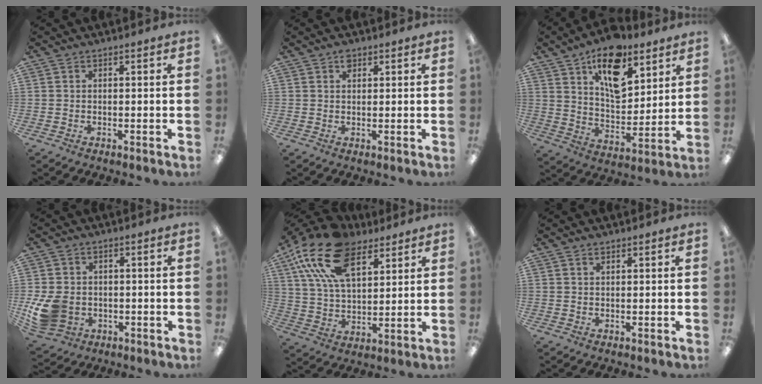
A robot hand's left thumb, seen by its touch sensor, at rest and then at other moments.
{"total": 1.7, "force": [1.1, 1.0, 0.8], "torque": [-0.010, -0.003, 0.019]}
{"total": 16.2, "force": [10.2, 8.1, 9.6], "torque": [-0.139, -0.047, 0.174]}
{"total": 10.3, "force": [-2.3, 8.2, 5.8], "torque": [-0.117, 0.007, -0.036]}
{"total": 19.0, "force": [10.8, 10.0, 12.0], "torque": [-0.248, -0.030, 0.195]}
{"total": 0.6, "force": [0.4, 0.2, 0.4], "torque": [-0.008, 0.001, 0.008]}